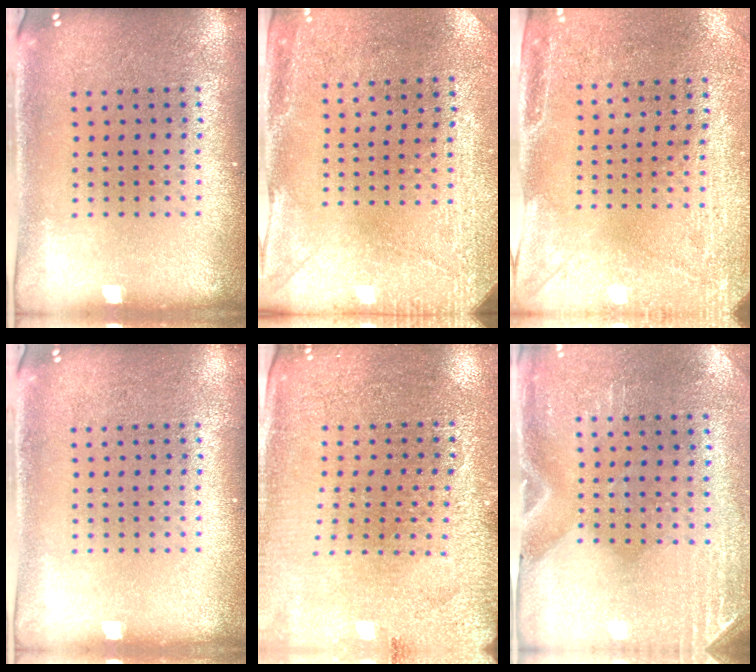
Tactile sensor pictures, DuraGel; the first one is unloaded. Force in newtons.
{"total": 2.9, "press": 2.3, "slide": 1.8}
{"total": 2.9, "press": 2.3, "slide": 1.8}
{"total": 0.0}
{"total": 2.7, "press": 2.7, "slide": 0.3}
{"total": 2.9, "press": 2.5, "slide": 1.4}